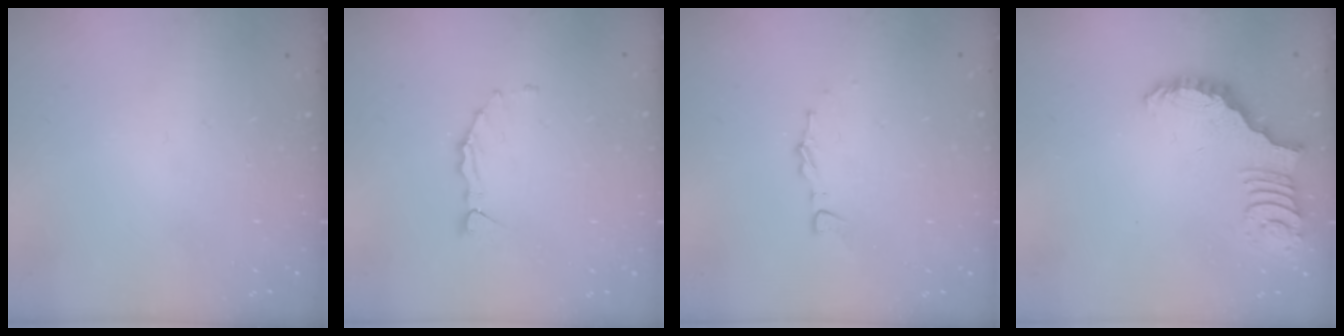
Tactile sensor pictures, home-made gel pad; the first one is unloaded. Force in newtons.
{"total": 1.9, "press": 1.9, "slide": 0.3}
{"total": 2.6, "press": 2.6, "slide": 0.2}
{"total": 2.7, "press": 2.7, "slide": 0.5}